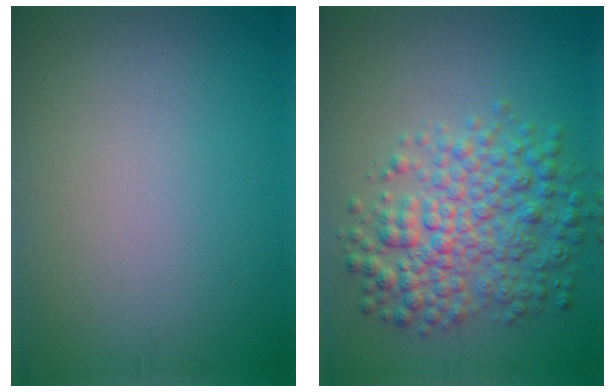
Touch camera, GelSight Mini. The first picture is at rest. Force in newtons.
{"total": 6.3, "press": 6.3, "slide": 0.1}